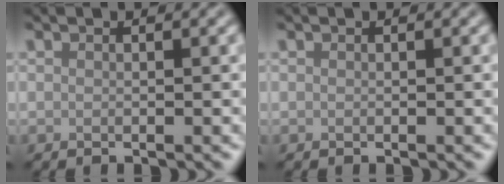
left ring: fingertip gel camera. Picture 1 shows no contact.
{"total": 0.0}